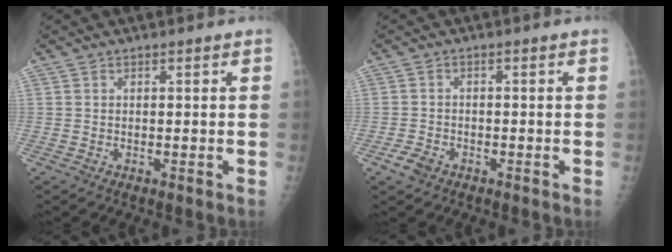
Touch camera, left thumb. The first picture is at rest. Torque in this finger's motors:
{"motor_torque": [-0.45, 0.39, -0.03, -0.09, 0.00]}